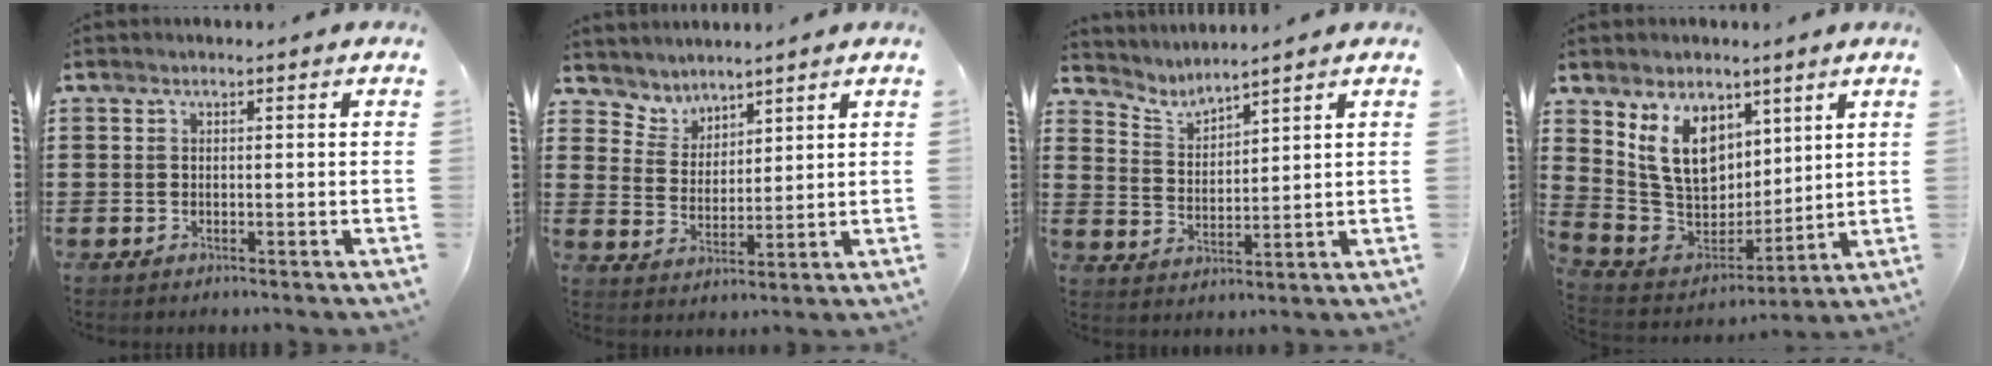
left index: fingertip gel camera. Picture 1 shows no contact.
{"total": 4.2, "force": [3.7, 1.7, -0.5], "torque": [-0.013, -0.013, 0.069]}
{"total": 3.4, "force": [3.4, 0.0, 0.2], "torque": [-0.020, -0.016, 0.059]}
{"total": 11.2, "force": [5.5, 8.2, 5.4], "torque": [-0.144, -0.012, 0.111]}